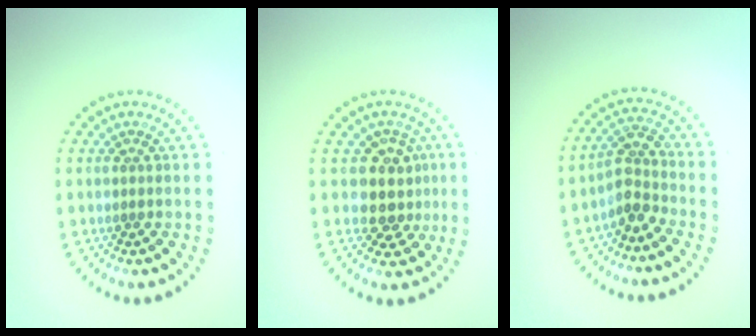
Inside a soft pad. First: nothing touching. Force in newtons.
{"total": 3.5, "press": 2.9, "slide": 2.0}
{"total": 2.8, "press": 2.1, "slide": 1.9}